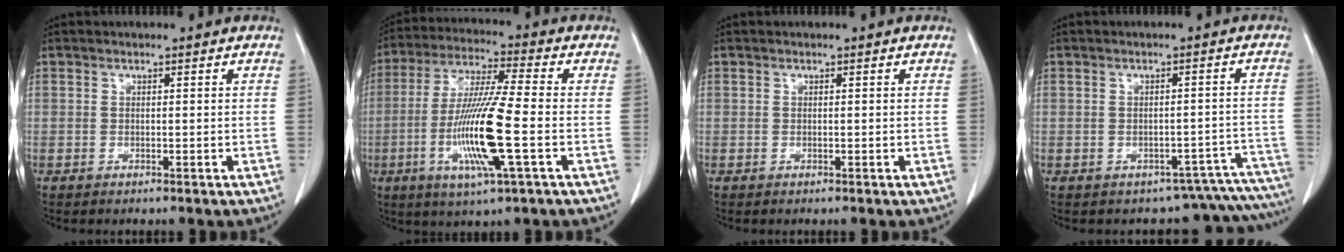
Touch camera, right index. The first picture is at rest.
{"total": 14.2, "force": [-3.4, 0.3, 13.8], "torque": [-0.279, -0.016, -0.069]}
{"total": 0.0}
{"total": 10.0, "force": [-9.3, 3.6, 1.4], "torque": [0.016, 0.044, -0.097]}